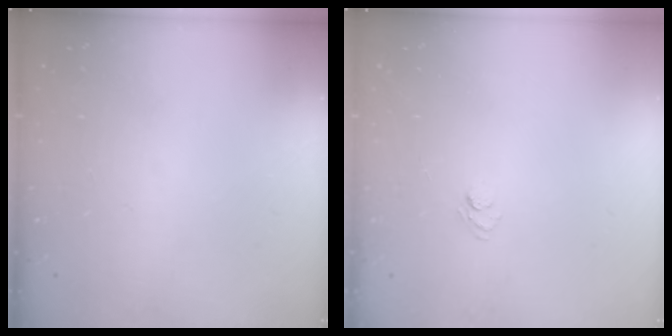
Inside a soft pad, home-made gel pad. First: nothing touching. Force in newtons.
{"total": 4.2, "press": 4.0, "slide": 1.2}